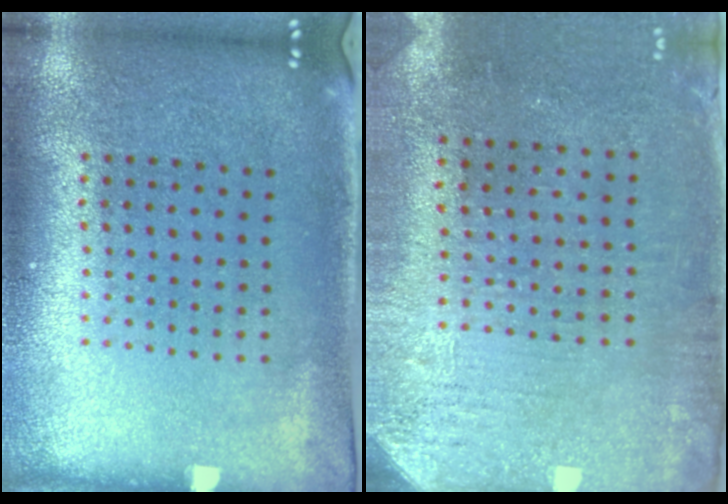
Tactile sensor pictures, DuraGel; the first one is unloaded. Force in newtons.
{"total": 3.1, "press": 2.6, "slide": 1.7}